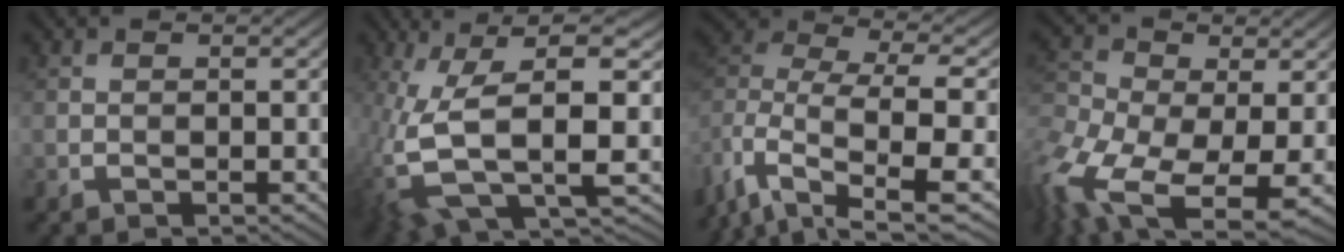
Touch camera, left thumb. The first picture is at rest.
{"total": 12.9, "force": [-0.9, 4.5, 12.1], "torque": [-0.280, -0.012, 0.001]}
{"total": 11.8, "force": [-3.4, 5.8, 9.7], "torque": [-0.225, -0.019, -0.033]}
{"total": 14.3, "force": [-6.0, 7.7, 10.4], "torque": [-0.260, -0.025, -0.111]}